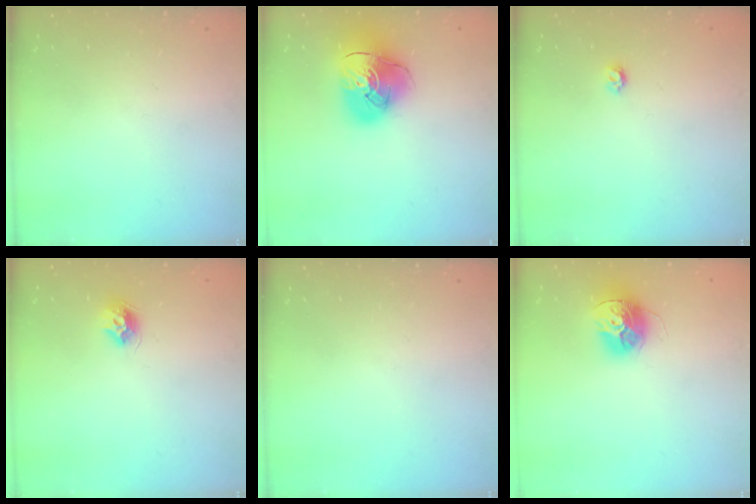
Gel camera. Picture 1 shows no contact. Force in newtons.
{"total": 13.9, "press": 13.8, "slide": 1.7}
{"total": 3.2, "press": 3.2, "slide": 0.3}
{"total": 8.4, "press": 8.3, "slide": 0.7}
{"total": 0.0}
{"total": 13.1, "press": 13.1, "slide": 0.7}